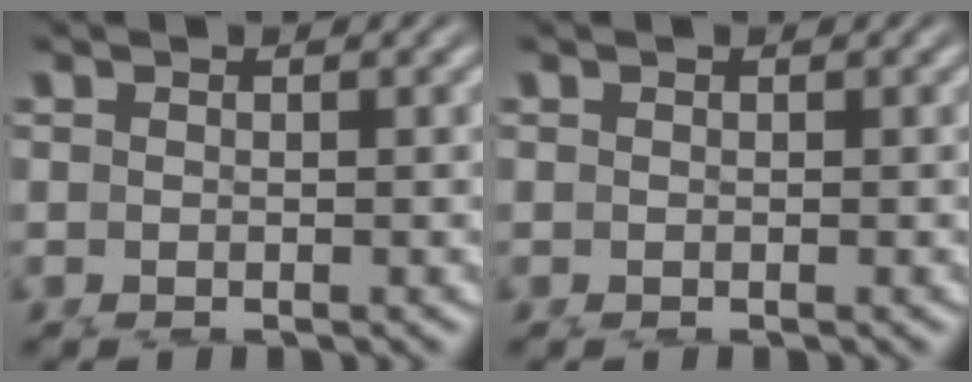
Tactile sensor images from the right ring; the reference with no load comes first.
{"total": 0.0}